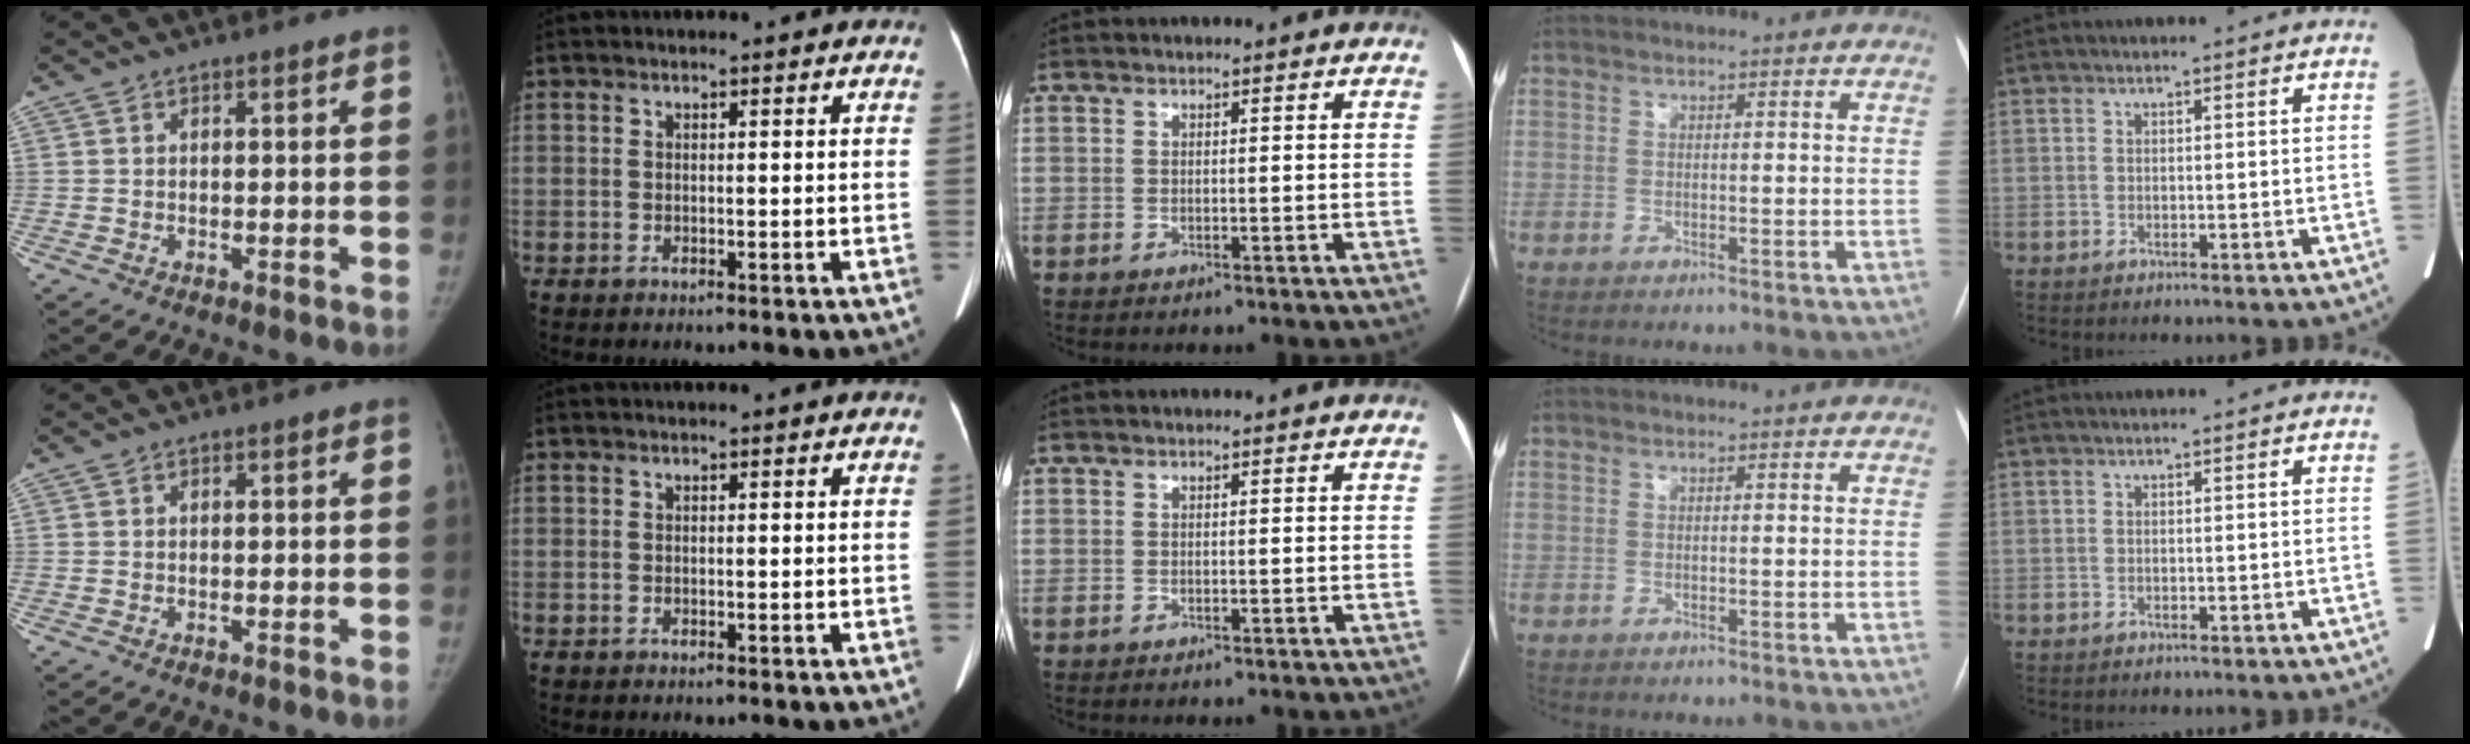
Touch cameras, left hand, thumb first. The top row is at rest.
{}